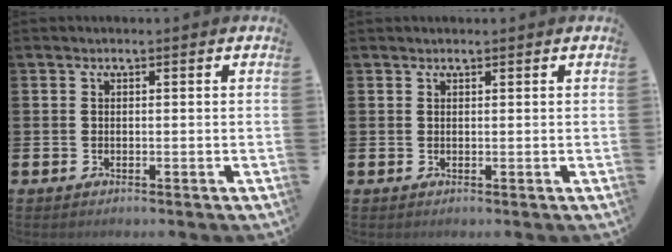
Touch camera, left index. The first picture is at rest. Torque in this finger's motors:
{"motor_torque": [-0.06, -2.08, -0.09, 0.01]}